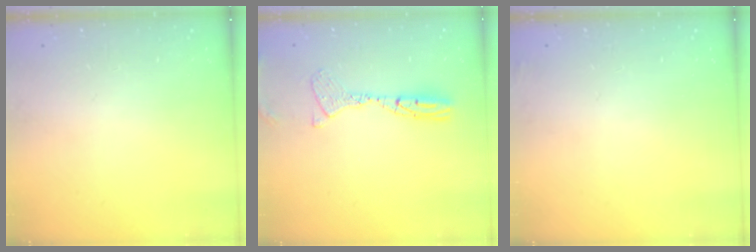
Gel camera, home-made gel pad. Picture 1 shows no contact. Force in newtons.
{"total": 11.8, "press": 11.6, "slide": 2.1}
{"total": 2.3, "press": 2.2, "slide": 0.8}